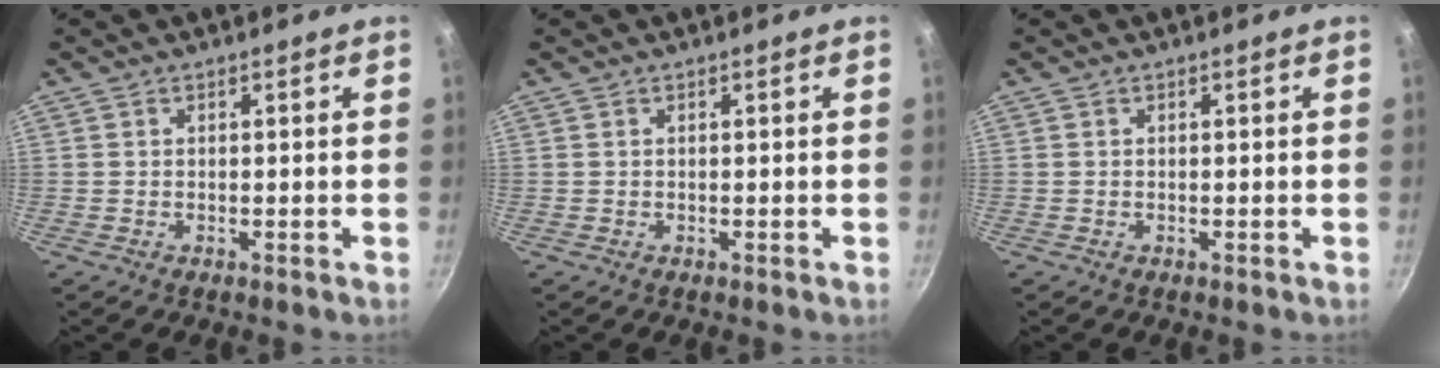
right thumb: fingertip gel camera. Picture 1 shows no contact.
{"total": 0.0}
{"total": 0.0}